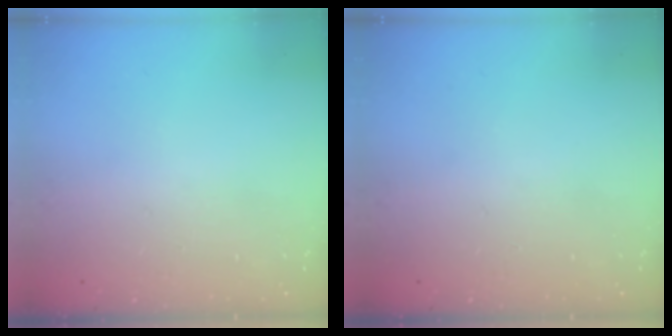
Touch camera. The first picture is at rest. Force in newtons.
{"total": 0.0}